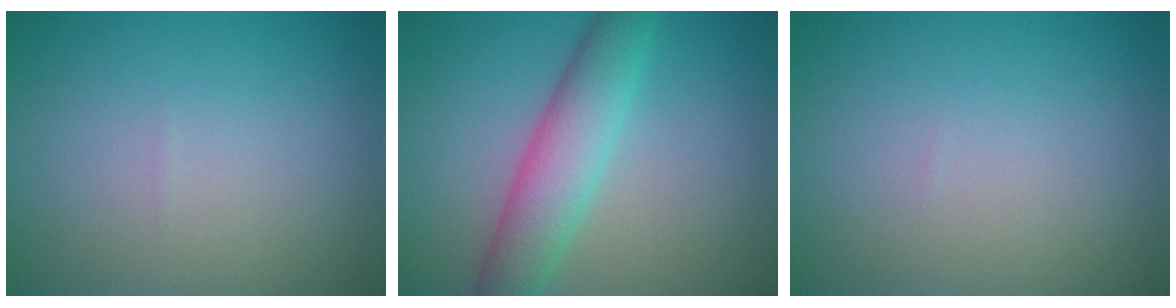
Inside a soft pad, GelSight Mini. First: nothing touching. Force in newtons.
{"total": 5.3, "press": 5.3, "slide": 0.2}
{"total": 0.0}